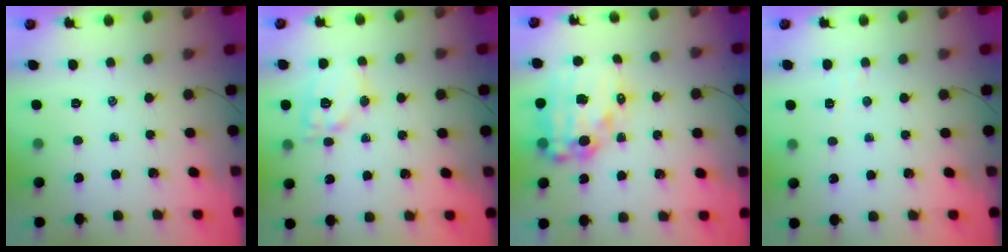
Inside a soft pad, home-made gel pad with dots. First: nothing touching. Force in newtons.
{"total": 13.2, "press": 13.1, "slide": 1.8}
{"total": 17.9, "press": 17.5, "slide": 3.7}
{"total": 3.1, "press": 2.9, "slide": 0.9}